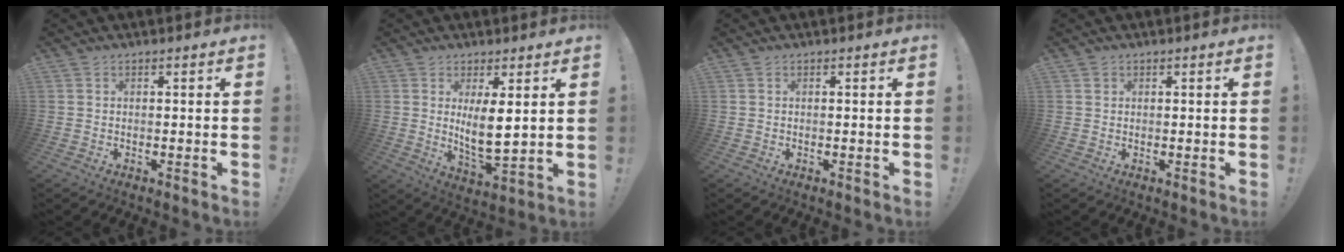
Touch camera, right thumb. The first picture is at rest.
{"total": 8.7, "force": [2.7, 2.7, 7.8], "torque": [-0.123, -0.028, 0.047]}
{"total": 0.0}
{"total": 0.7, "force": [0.4, 0.6, 0.1], "torque": [0.002, 0.000, 0.007]}